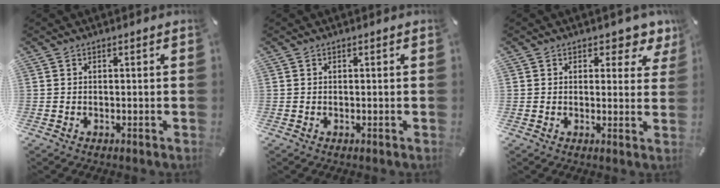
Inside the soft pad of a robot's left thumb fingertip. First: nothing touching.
{"total": 0.0}
{"total": 5.4, "force": [3.6, 3.8, 1.3], "torque": [-0.004, -0.029, 0.061]}